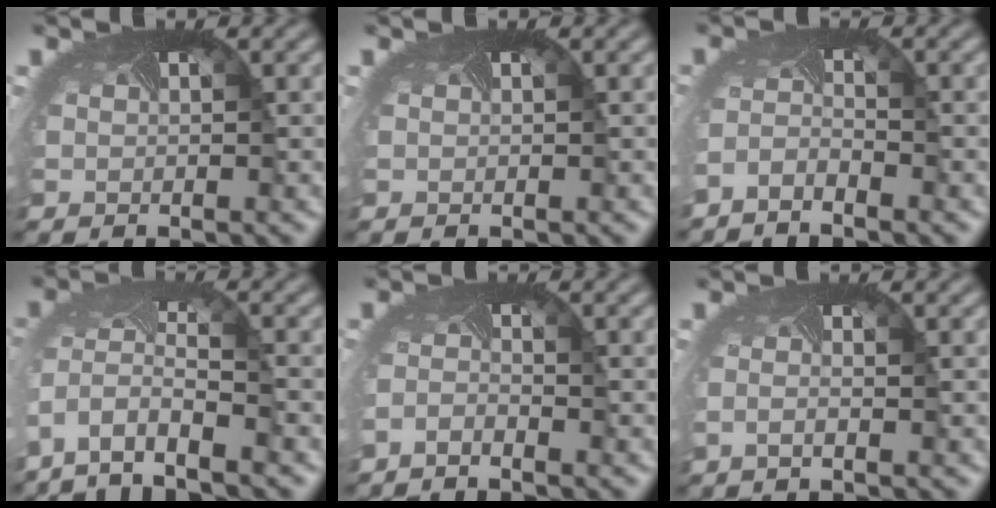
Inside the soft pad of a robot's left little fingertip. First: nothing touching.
{"total": 0.0}
{"total": 1.7, "force": [-1.7, -0.3, -0.1], "torque": [-0.021, -0.013, -0.036]}
{"total": 6.3, "force": [-4.2, 2.2, 4.2], "torque": [-0.110, -0.025, -0.070]}
{"total": 1.4, "force": [-1.3, -0.4, -0.1], "torque": [-0.020, -0.013, -0.026]}
{"total": 0.8, "force": [-0.7, -0.1, 0.4], "torque": [-0.015, -0.013, -0.011]}